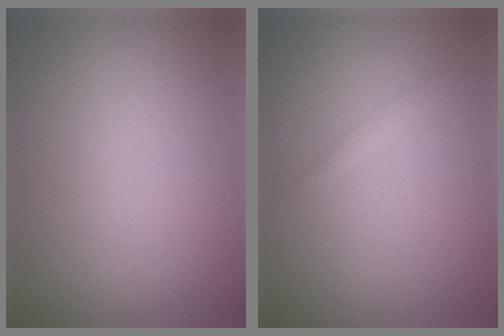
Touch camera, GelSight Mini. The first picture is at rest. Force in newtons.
{"total": 0.6, "press": 0.6, "slide": 0.0}